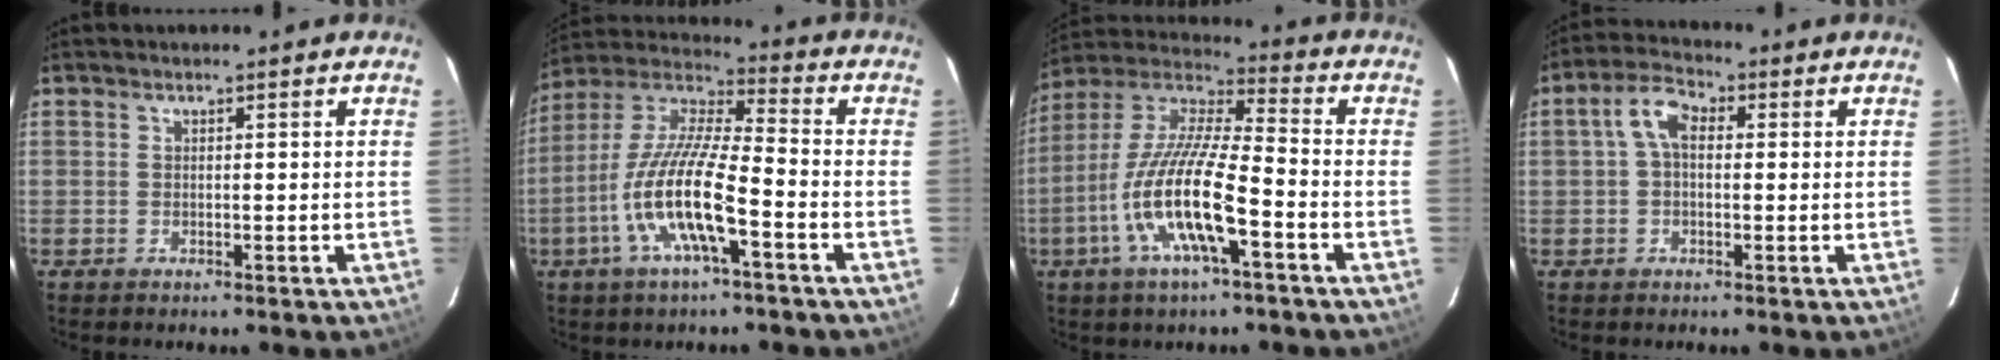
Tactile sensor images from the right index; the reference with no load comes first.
{"total": 14.5, "force": [-5.6, 2.5, 13.2], "torque": [-0.266, -0.005, -0.116]}
{"total": 15.8, "force": [-6.1, 2.9, 14.3], "torque": [-0.286, -0.010, -0.127]}
{"total": 5.1, "force": [0.5, 3.2, 4.0], "torque": [-0.080, 0.021, 0.009]}